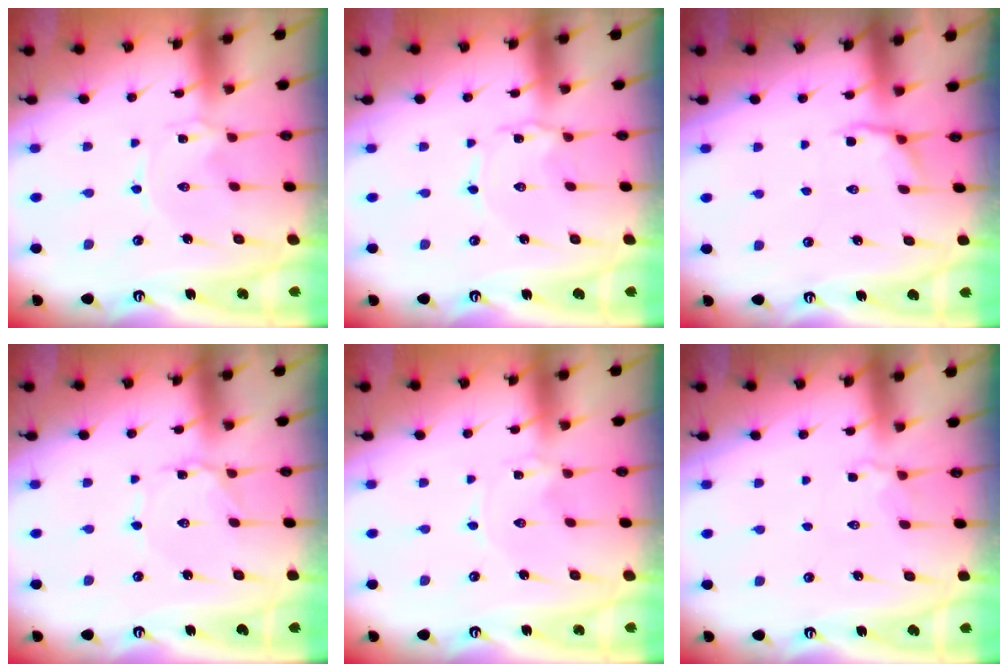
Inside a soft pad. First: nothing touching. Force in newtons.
{"total": 1.0, "press": 1.0, "slide": 0.1}
{"total": 2.8, "press": 2.0, "slide": 2.0}
{"total": 1.8, "press": 1.7, "slide": 0.2}
{"total": 0.0}
{"total": 3.5, "press": 3.3, "slide": 1.3}